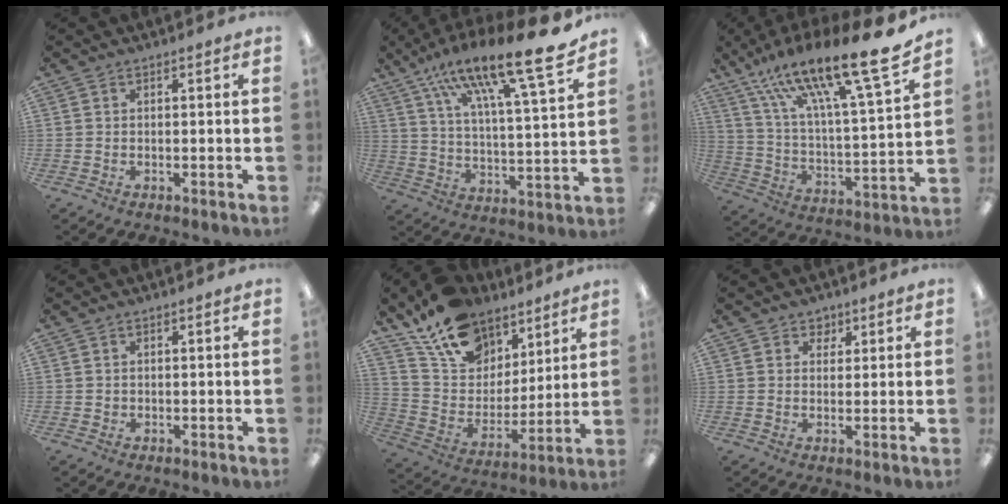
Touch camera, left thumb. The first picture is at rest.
{"total": 19.1, "force": [14.2, 3.5, 12.3], "torque": [-0.204, -0.091, 0.229]}
{"total": 21.6, "force": [16.0, 3.9, 13.9], "torque": [-0.230, -0.108, 0.259]}
{"total": 0.7, "force": [0.2, 0.7, 0.0], "torque": [0.001, 0.004, 0.004]}
{"total": 17.2, "force": [12.1, 10.6, 5.8], "torque": [-0.115, -0.078, 0.231]}
{"total": 3.4, "force": [1.9, 2.7, 0.3], "torque": [0.009, -0.007, 0.031]}